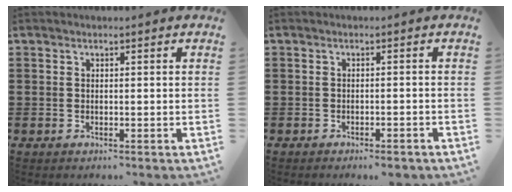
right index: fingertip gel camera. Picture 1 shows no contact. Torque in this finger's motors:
{"motor_torque": [-0.02, 0.03, -0.31, -0.08]}